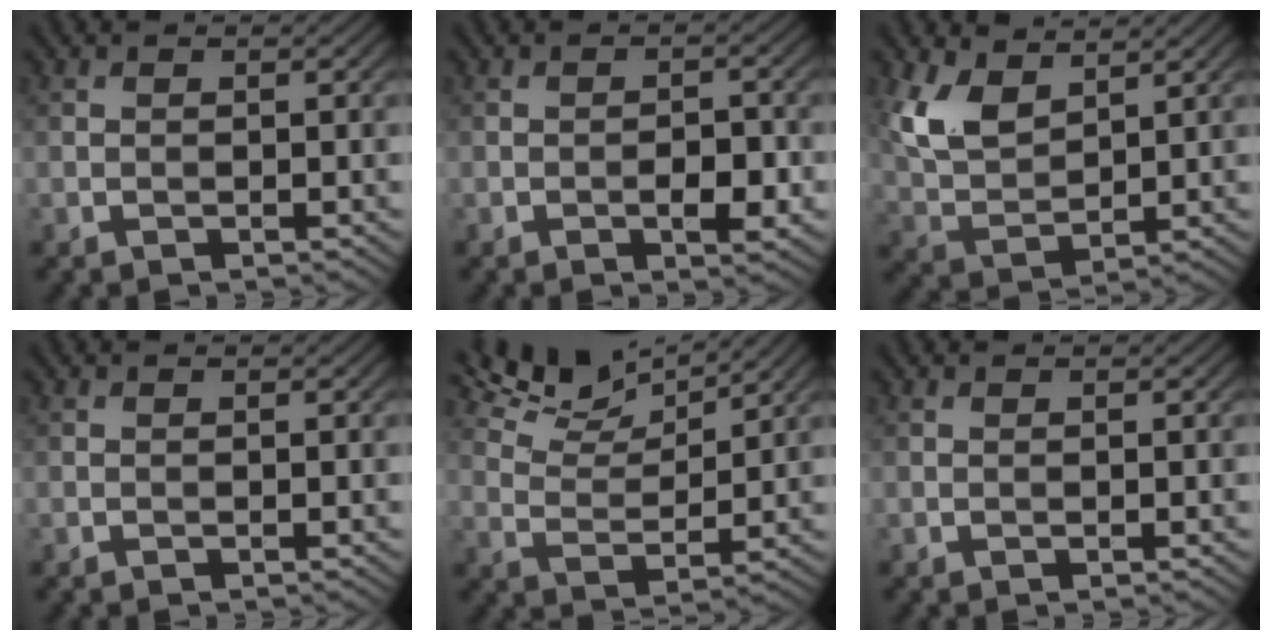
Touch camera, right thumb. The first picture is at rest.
{"total": 3.5, "force": [-1.2, 1.5, 2.9], "torque": [-0.036, 0.003, -0.018]}
{"total": 7.1, "force": [4.0, 3.6, 4.7], "torque": [-0.114, 0.000, 0.083]}
{"total": 0.0}
{"total": 8.0, "force": [6.6, 2.1, 3.9], "torque": [-0.095, 0.010, 0.122]}
{"total": 0.0}